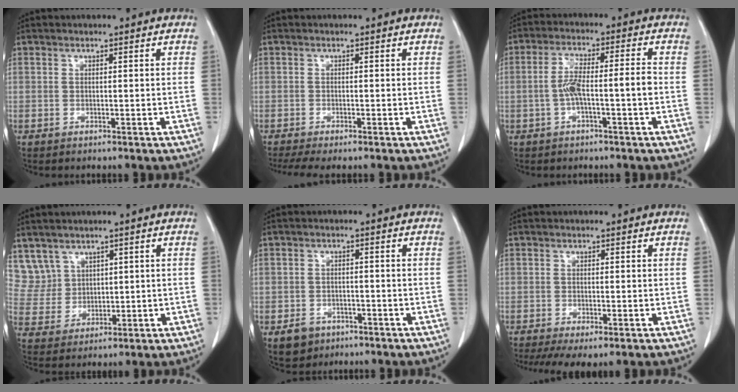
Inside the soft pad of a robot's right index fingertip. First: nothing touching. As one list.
[{"total": 4.1, "force": [-3.3, 0.5, 2.4], "torque": [-0.039, -0.010, -0.053]}, {"total": 6.3, "force": [-1.3, 0.6, 6.1], "torque": [-0.120, 0.024, -0.021]}, {"total": 6.6, "force": [4.1, 5.1, -0.1], "torque": [0.000, 0.016, 0.100]}, {"total": 3.7, "force": [-2.1, 2.9, 0.9], "torque": [-0.015, 0.006, -0.024]}, {"total": 5.5, "force": [-3.2, 1.6, 4.1], "torque": [-0.067, -0.014, -0.053]}]